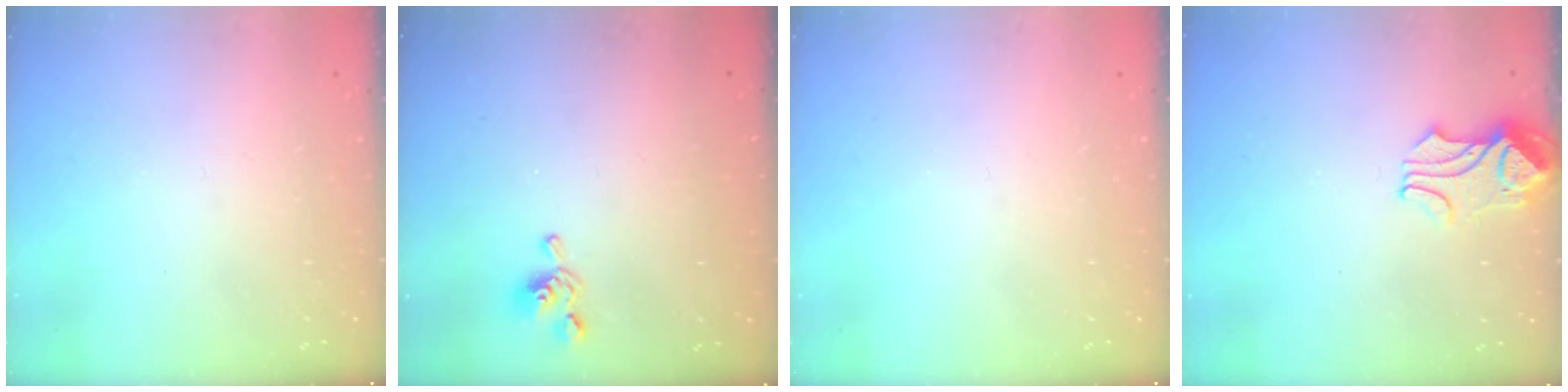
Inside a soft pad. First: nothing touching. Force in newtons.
{"total": 2.8, "press": 2.7, "slide": 0.7}
{"total": 0.0}
{"total": 2.3, "press": 2.3, "slide": 0.5}